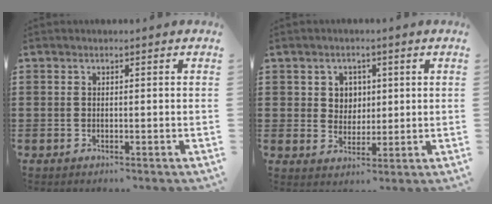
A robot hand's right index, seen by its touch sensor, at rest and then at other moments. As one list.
[{"total": 3.5, "force": [1.2, 3.2, 0.8], "torque": [-0.030, 0.013, 0.021]}]